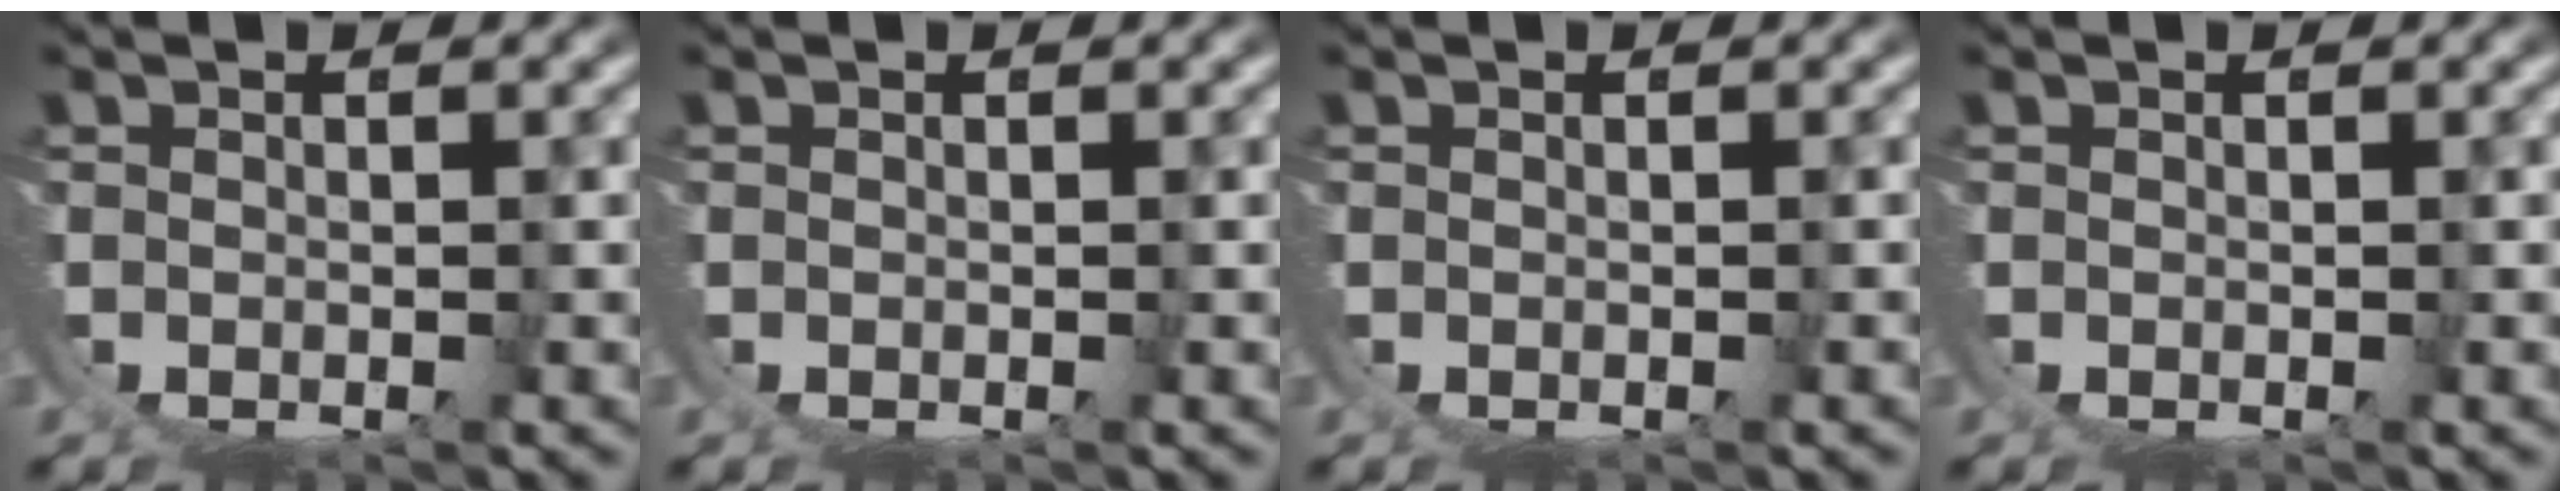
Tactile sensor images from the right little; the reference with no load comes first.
{"total": 0.0}
{"total": 0.0}
{"total": 0.0}